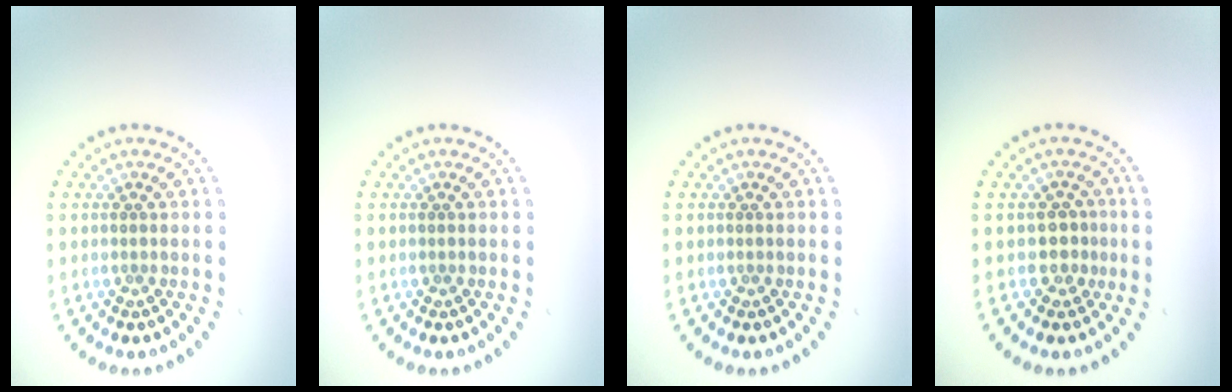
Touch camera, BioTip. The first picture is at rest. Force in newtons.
{"total": 0.0}
{"total": 0.0}
{"total": 1.7, "press": 1.3, "slide": 1.1}